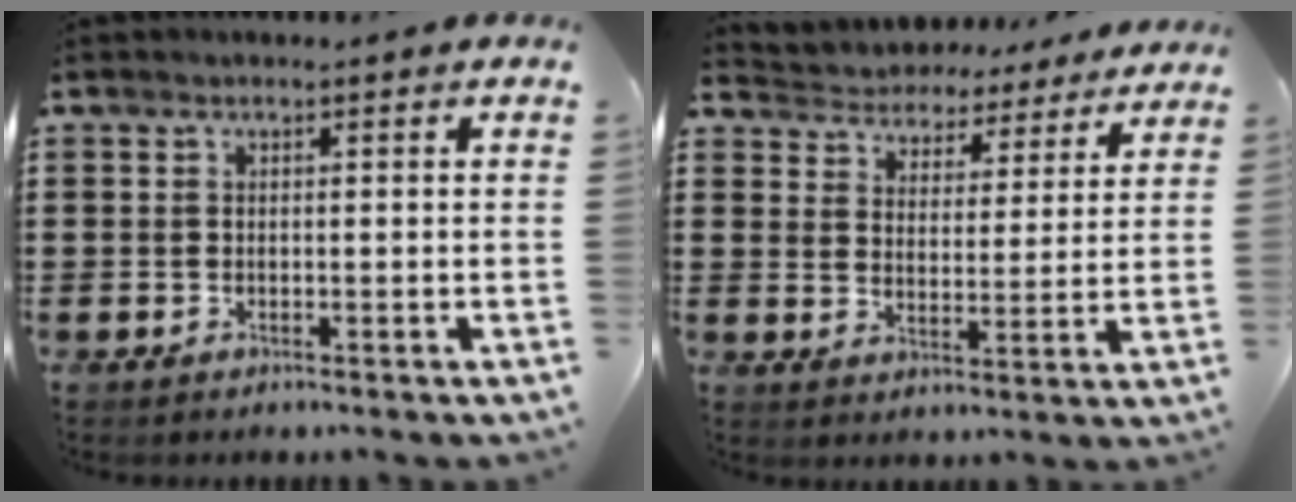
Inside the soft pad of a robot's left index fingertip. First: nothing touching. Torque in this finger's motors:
{"motor_torque": [2.14, 0.00, -0.43, -0.21]}